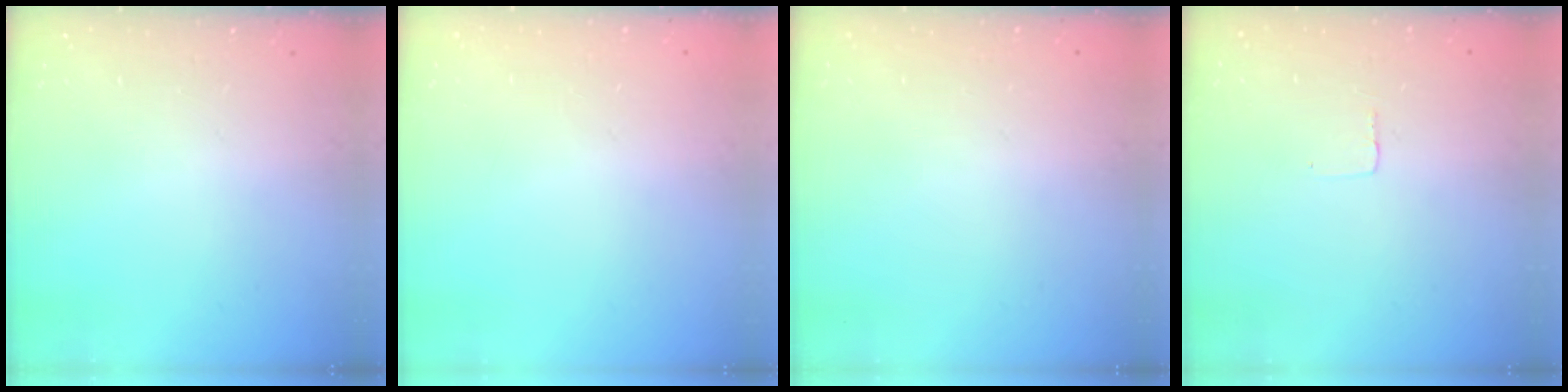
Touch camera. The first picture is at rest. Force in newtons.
{"total": 0.0}
{"total": 0.0}
{"total": 1.9, "press": 1.9, "slide": 0.1}